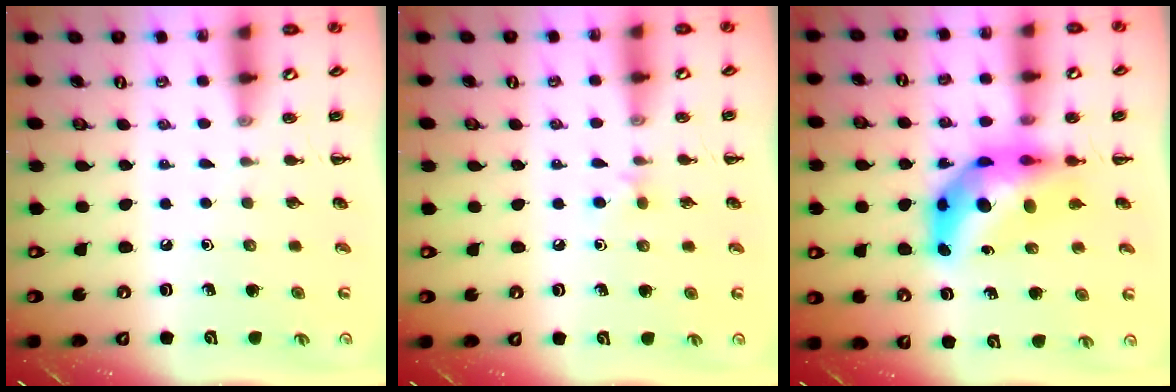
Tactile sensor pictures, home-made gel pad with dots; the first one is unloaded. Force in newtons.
{"total": 3.5, "press": 3.2, "slide": 1.5}
{"total": 10.5, "press": 10.0, "slide": 3.2}